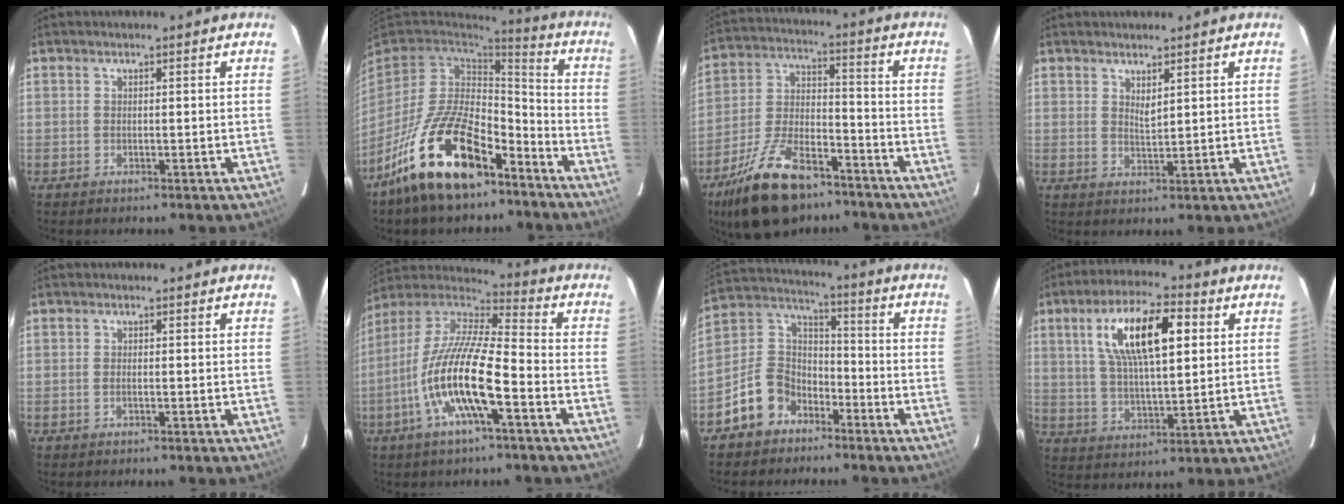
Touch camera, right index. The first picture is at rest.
{"total": 20.6, "force": [-12.7, 9.1, 13.4], "torque": [-0.262, -0.002, -0.219]}
{"total": 19.0, "force": [-13.1, 8.6, 10.7], "torque": [-0.219, -0.003, -0.224]}
{"total": 2.3, "force": [1.6, 0.7, 1.5], "torque": [-0.026, -0.005, 0.027]}
{"total": 0.7, "force": [-0.3, 0.3, 0.6], "torque": [-0.014, 0.000, -0.006]}
{"total": 17.3, "force": [-6.6, 3.8, 15.6], "torque": [-0.298, -0.016, -0.133]}
{"total": 10.7, "force": [-6.9, 7.5, 3.5], "torque": [-0.084, 0.042, -0.124]}
{"total": 15.1, "force": [4.9, 5.3, 13.3], "torque": [-0.239, 0.022, 0.090]}